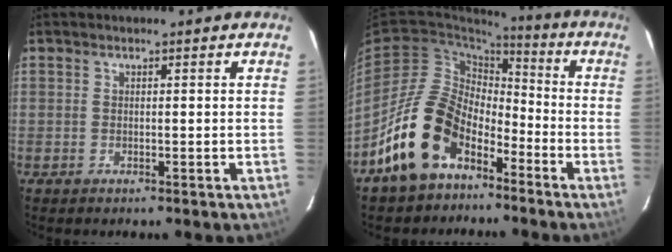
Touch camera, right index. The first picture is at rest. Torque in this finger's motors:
{"motor_torque": [0.88, -0.61, 1.05, 0.21]}